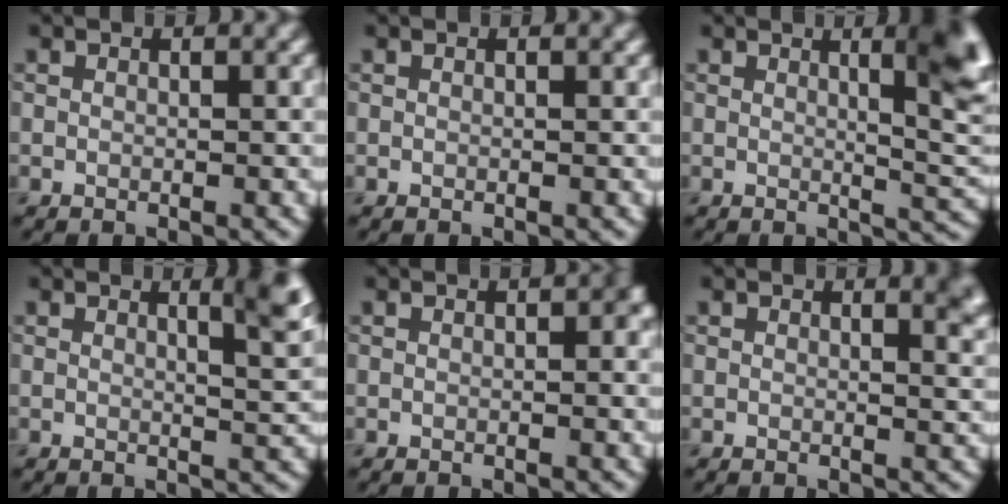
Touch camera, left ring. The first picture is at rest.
{"total": 0.0}
{"total": 5.9, "force": [1.8, 1.6, 5.4], "torque": [-0.046, 0.002, 0.026]}
{"total": 3.7, "force": [1.7, 1.0, 3.1], "torque": [-0.027, -0.001, 0.021]}
{"total": 1.3, "force": [0.1, 0.5, 1.2], "torque": [-0.012, -0.001, 0.003]}
{"total": 2.4, "force": [1.4, 0.9, 1.7], "torque": [-0.006, 0.001, 0.017]}